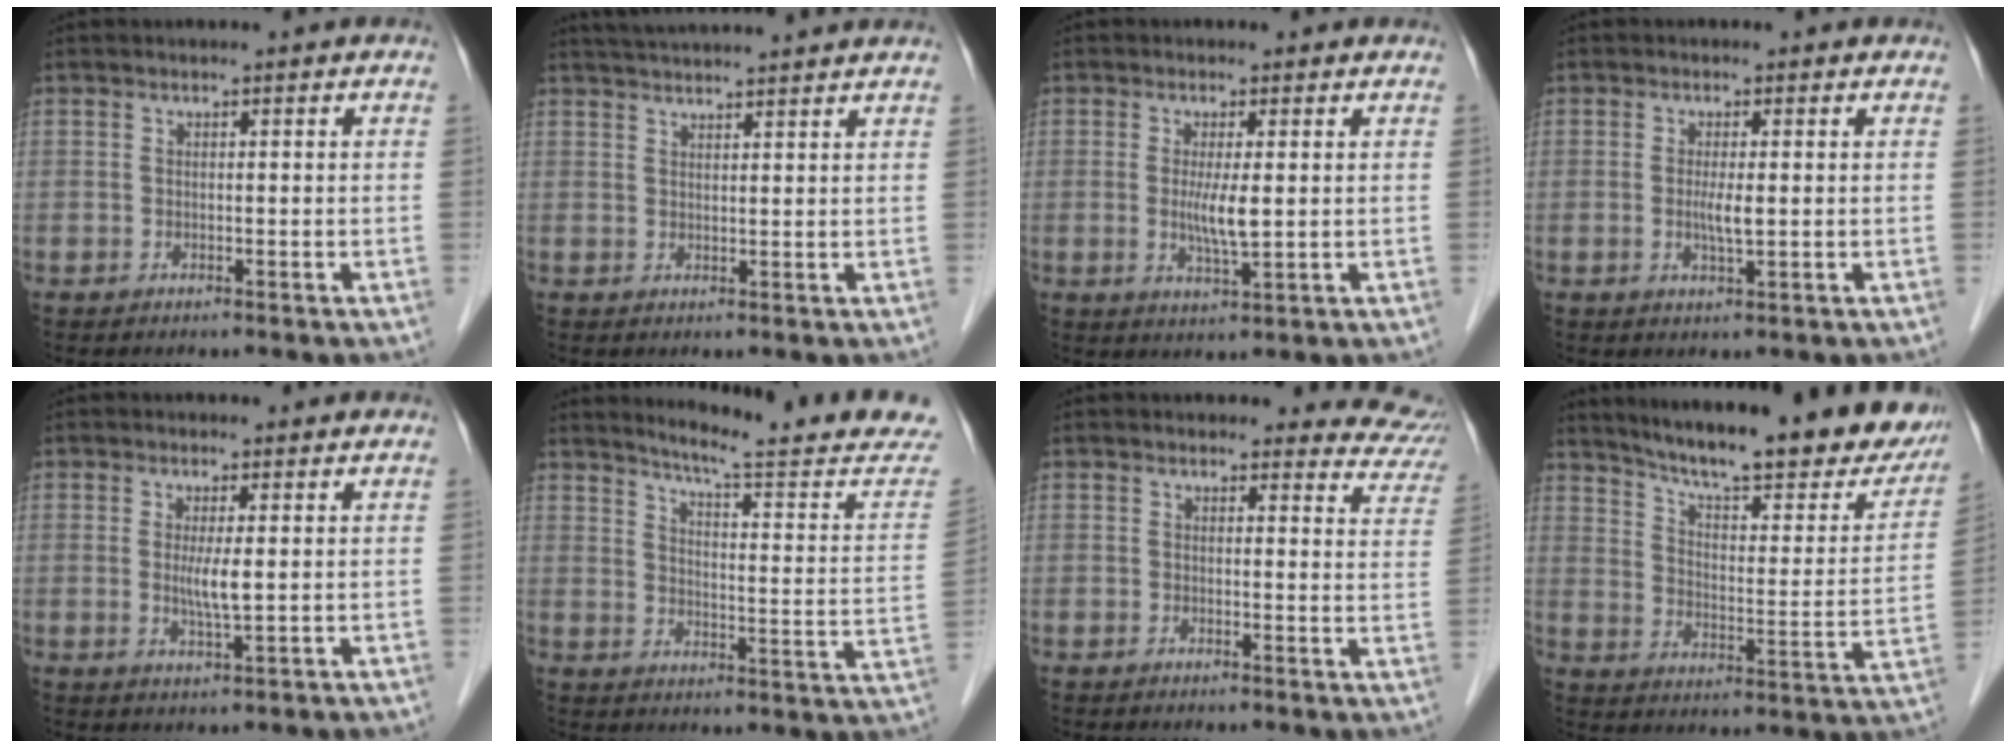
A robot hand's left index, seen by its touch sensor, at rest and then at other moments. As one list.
[{"total": 10.2, "force": [9.5, -0.5, 3.7], "torque": [-0.066, 0.032, 0.129]}, {"total": 4.2, "force": [0.2, 0.6, 4.2], "torque": [-0.082, -0.008, 0.006]}, {"total": 2.4, "force": [0.0, 0.3, 2.4], "torque": [-0.052, -0.004, 0.000]}, {"total": 3.0, "force": [0.2, 0.3, 3.0], "torque": [-0.061, -0.005, 0.006]}, {"total": 18.3, "force": [16.9, 0.0, 7.1], "torque": [-0.097, -0.084, 0.203]}, {"total": 8.9, "force": [8.9, 0.2, -0.3], "torque": [0.015, -0.085, 0.074]}, {"total": 25.4, "force": [21.6, 4.3, 12.5], "torque": [-0.183, -0.038, 0.286]}]